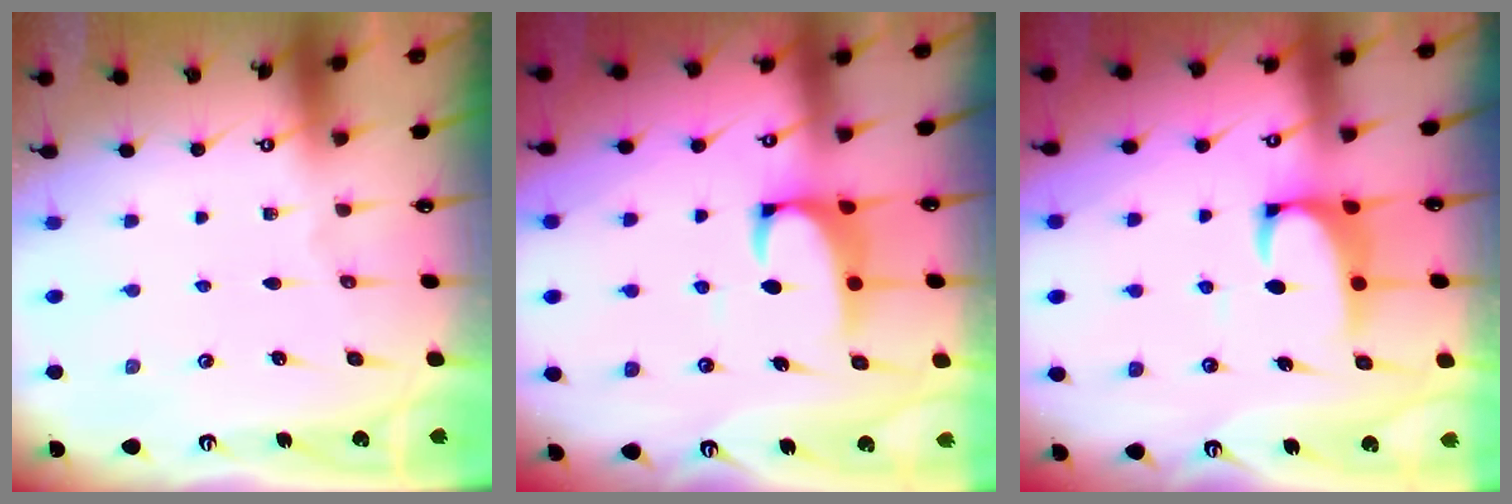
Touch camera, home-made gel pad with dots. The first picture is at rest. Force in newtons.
{"total": 2.4, "press": 2.2, "slide": 0.9}
{"total": 2.4, "press": 2.2, "slide": 0.9}